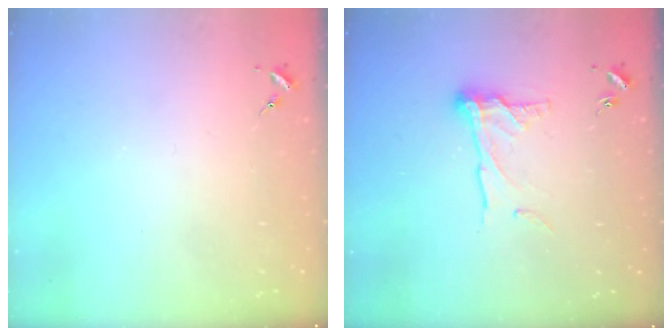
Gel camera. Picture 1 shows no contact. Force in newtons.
{"total": 11.5, "press": 11.4, "slide": 1.1}